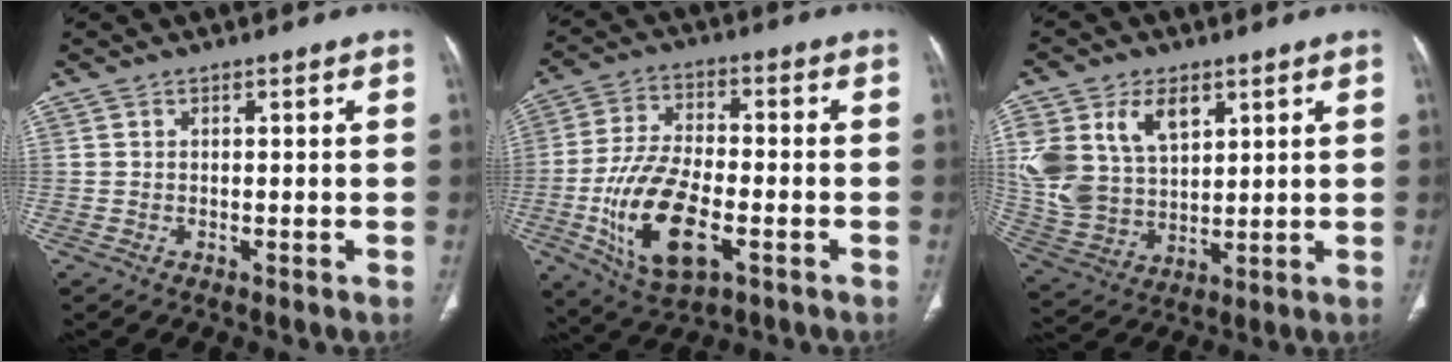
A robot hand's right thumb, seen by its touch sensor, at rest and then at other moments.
{"total": 16.3, "force": [-5.0, 7.8, 13.4], "torque": [-0.258, 0.006, -0.084]}
{"total": 16.2, "force": [6.3, 10.9, 10.3], "torque": [-0.204, -0.015, 0.139]}